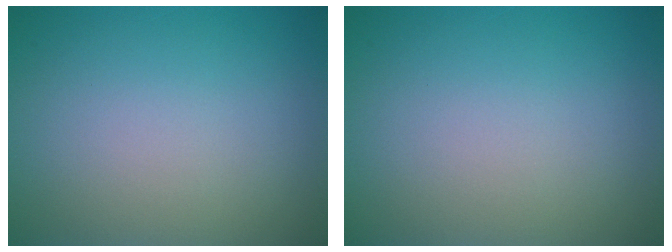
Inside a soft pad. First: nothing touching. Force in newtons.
{"total": 0.0}